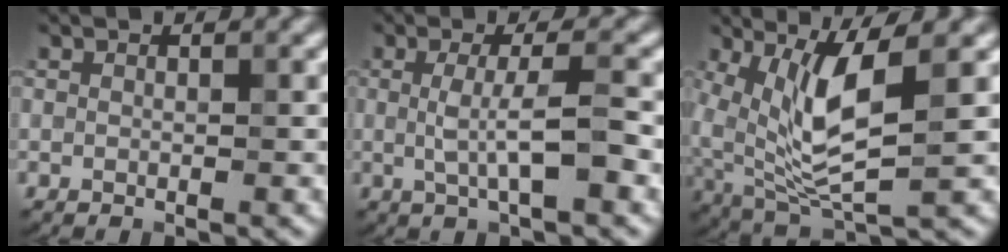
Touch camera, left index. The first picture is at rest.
{"total": 3.5, "force": [-0.1, 0.6, 3.5], "torque": [-0.067, -0.004, -0.003]}
{"total": 6.5, "force": [1.3, 2.0, 6.0], "torque": [-0.129, -0.015, 0.033]}